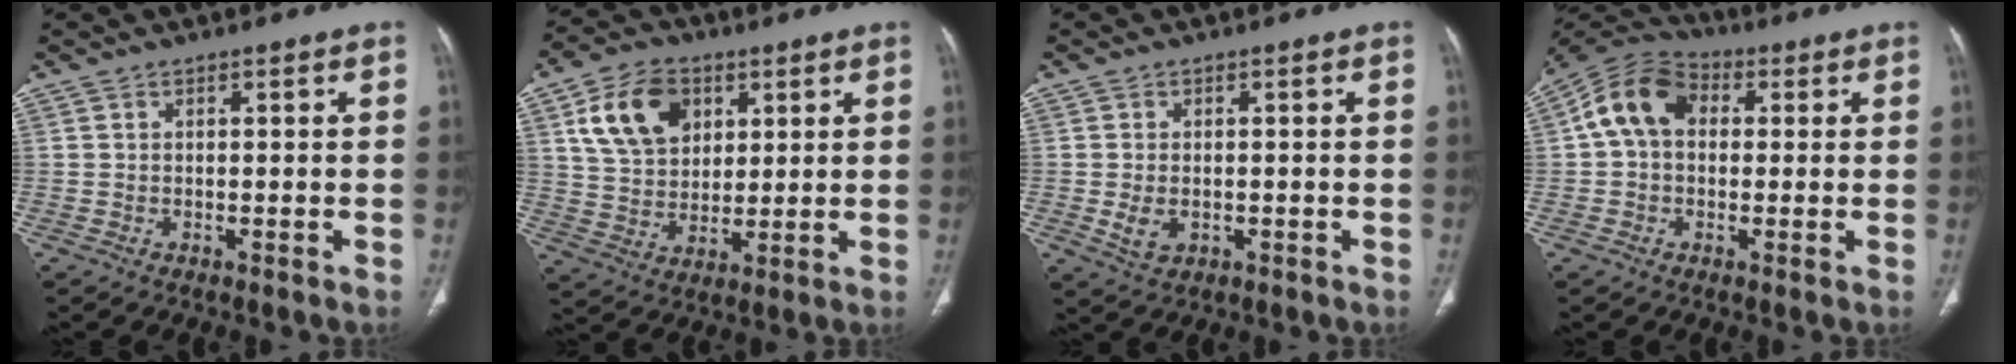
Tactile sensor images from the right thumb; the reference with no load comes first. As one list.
[{"total": 13.5, "force": [5.2, 9.6, 8.0], "torque": [-0.115, -0.009, 0.097]}, {"total": 3.7, "force": [-0.6, 2.5, 2.7], "torque": [-0.051, -0.003, -0.003]}, {"total": 10.9, "force": [1.5, 8.0, 7.3], "torque": [-0.127, 0.031, 0.013]}]